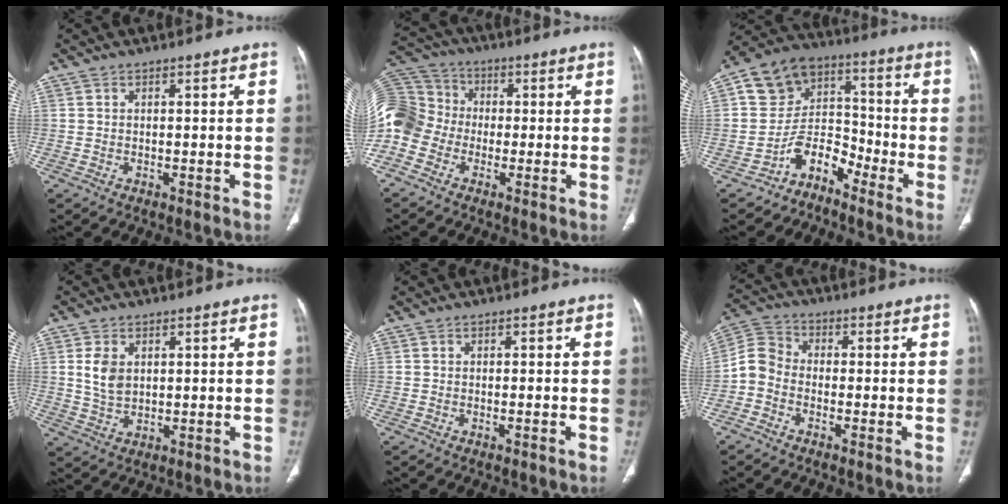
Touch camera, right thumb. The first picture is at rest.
{"total": 13.7, "force": [-3.1, 11.2, 7.2], "torque": [-0.161, 0.044, -0.069]}
{"total": 10.2, "force": [-5.9, 7.8, 3.0], "torque": [-0.010, 0.092, -0.123]}
{"total": 5.4, "force": [1.3, 3.7, 3.8], "torque": [-0.064, -0.005, 0.030]}
{"total": 0.7, "force": [-0.3, 0.0, 0.6], "torque": [-0.009, -0.001, -0.003]}
{"total": 5.3, "force": [-1.7, 4.1, 3.0], "torque": [-0.052, 0.023, -0.051]}